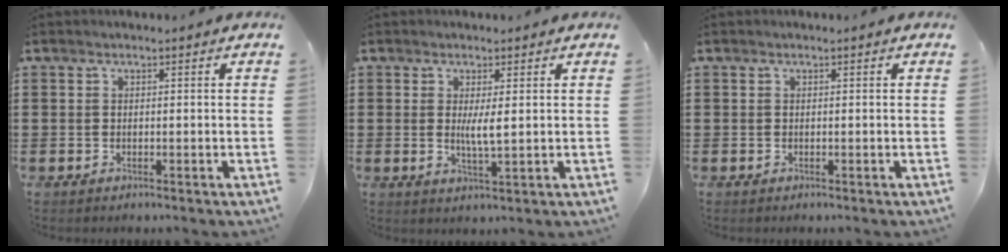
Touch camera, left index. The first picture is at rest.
{"total": 3.3, "force": [0.6, 0.4, 3.2], "torque": [-0.062, -0.003, 0.009]}
{"total": 0.0}